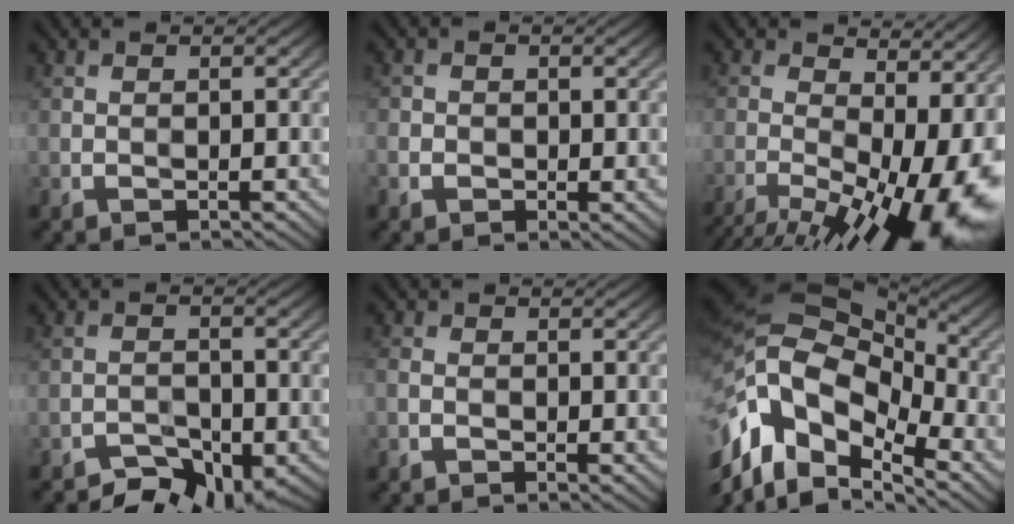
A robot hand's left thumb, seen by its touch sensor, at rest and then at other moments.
{"total": 1.9, "force": [-0.5, 1.6, 0.9], "torque": [-0.014, -0.006, -0.007]}
{"total": 17.2, "force": [-5.8, 7.4, 14.3], "torque": [-0.186, 0.002, -0.068]}
{"total": 5.0, "force": [-4.2, 1.7, 2.2], "torque": [-0.022, 0.005, -0.069]}
{"total": 1.8, "force": [-0.5, 1.1, 1.3], "torque": [-0.029, -0.002, -0.010]}
{"total": 16.5, "force": [-6.2, 10.2, 11.4], "torque": [-0.256, -0.014, -0.105]}